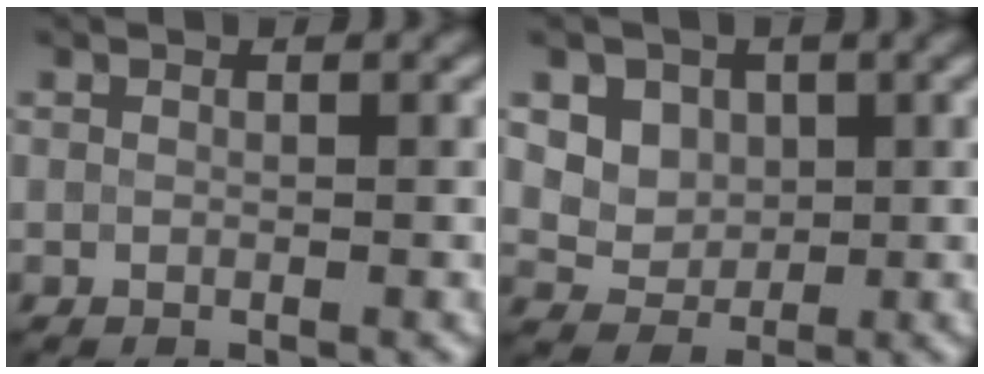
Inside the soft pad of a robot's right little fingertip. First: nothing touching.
{"total": 5.4, "force": [2.6, 4.3, 2.2], "torque": [-0.029, 0.002, 0.046]}